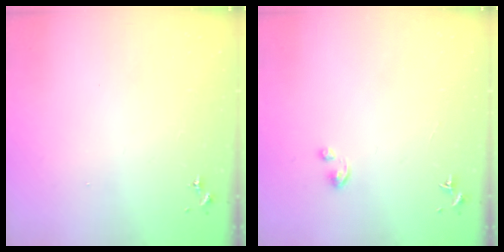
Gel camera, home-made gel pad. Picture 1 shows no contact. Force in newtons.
{"total": 1.9, "press": 1.9, "slide": 0.2}